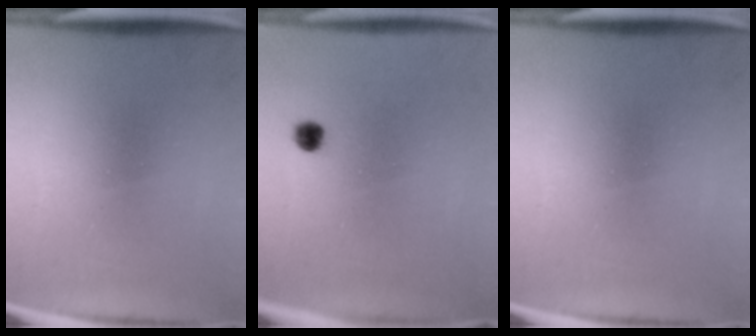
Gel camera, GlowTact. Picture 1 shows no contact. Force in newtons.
{"total": 2.4}
{"total": 0.0}